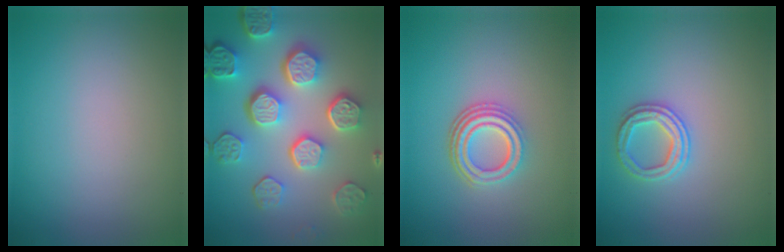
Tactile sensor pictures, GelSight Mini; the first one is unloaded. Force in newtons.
{"total": 8.4, "press": 6.2, "slide": 5.7}
{"total": 4.3, "press": 3.2, "slide": 2.9}
{"total": 2.4, "press": 2.4, "slide": 0.4}